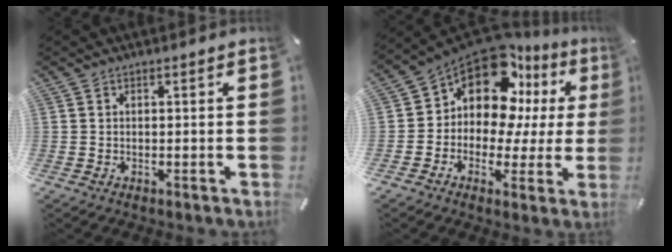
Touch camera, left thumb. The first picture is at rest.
{"total": 14.3, "force": [7.9, 8.8, 8.1], "torque": [-0.159, -0.073, 0.137]}